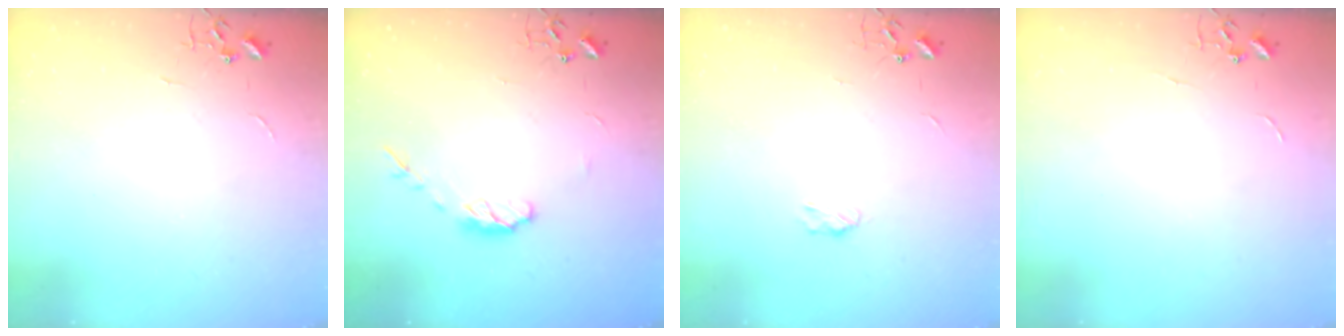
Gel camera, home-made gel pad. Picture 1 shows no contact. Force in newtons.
{"total": 6.9, "press": 6.9, "slide": 0.4}
{"total": 3.5, "press": 3.5, "slide": 0.5}
{"total": 0.0}